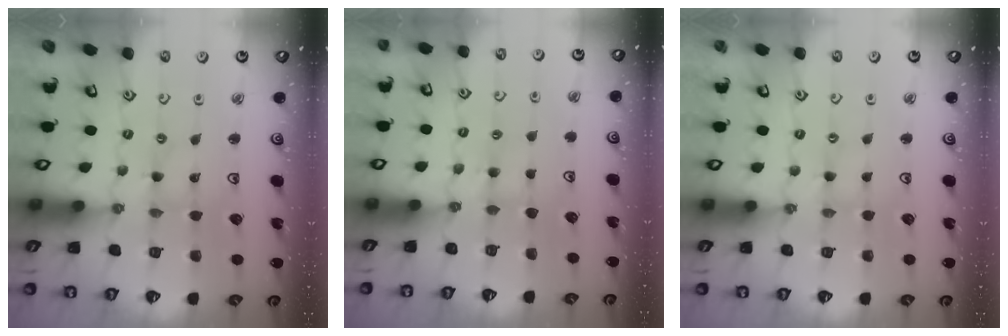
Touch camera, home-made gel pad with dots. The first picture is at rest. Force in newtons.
{"total": 3.8, "press": 3.7, "slide": 0.6}
{"total": 1.3, "press": 1.3, "slide": 0.3}